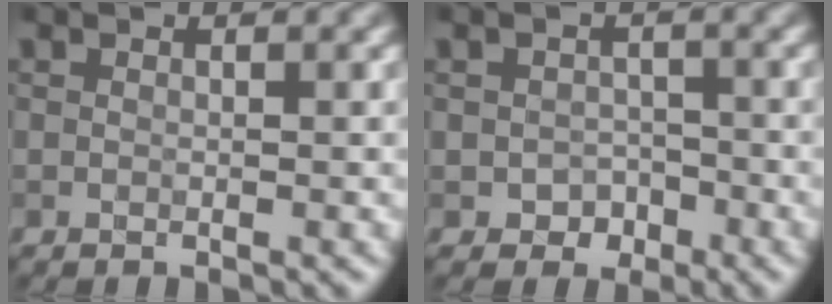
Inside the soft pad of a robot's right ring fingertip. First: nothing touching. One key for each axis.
{"total": 1.8, "fx": -0.9, "fy": 1.5, "fz": 0.2, "tx": 0.010, "ty": 0.003, "tz": -0.019}